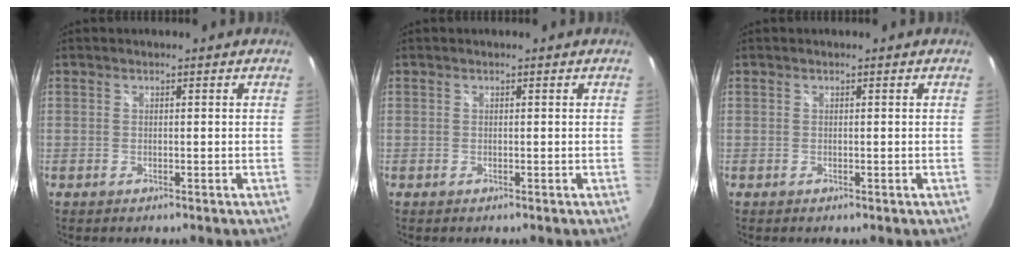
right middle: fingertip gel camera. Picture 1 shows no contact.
{"total": 0.0}
{"total": 0.0}